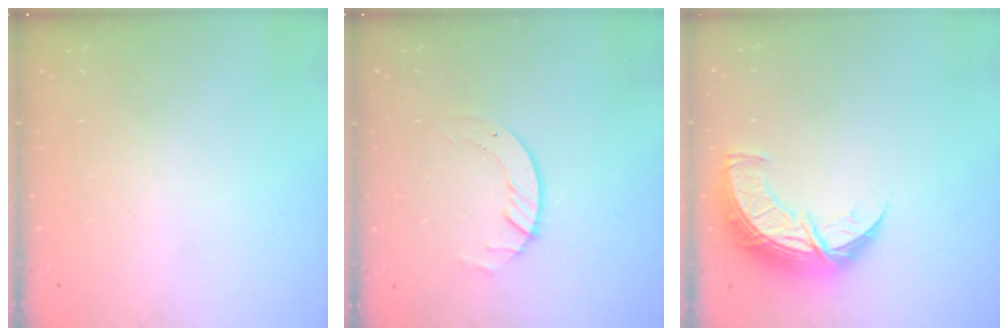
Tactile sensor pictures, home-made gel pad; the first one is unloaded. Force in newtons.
{"total": 3.6, "press": 3.6, "slide": 0.4}
{"total": 11.2, "press": 11.2, "slide": 0.9}